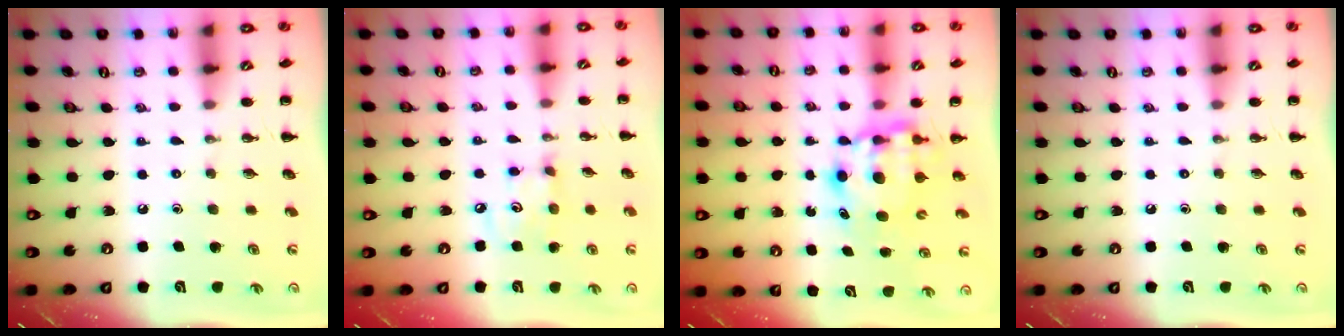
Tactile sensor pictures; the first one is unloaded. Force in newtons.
{"total": 4.4, "press": 4.3, "slide": 0.7}
{"total": 6.2, "press": 6.1, "slide": 1.0}
{"total": 0.0}